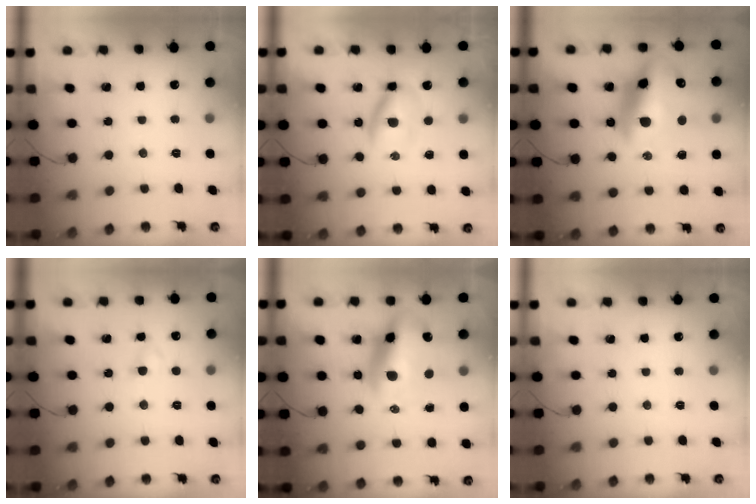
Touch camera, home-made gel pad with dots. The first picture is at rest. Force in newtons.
{"total": 6.0, "press": 5.9, "slide": 1.0}
{"total": 20.6, "press": 20.0, "slide": 5.1}
{"total": 1.6, "press": 1.4, "slide": 0.8}
{"total": 15.1, "press": 14.6, "slide": 3.9}
{"total": 0.0}